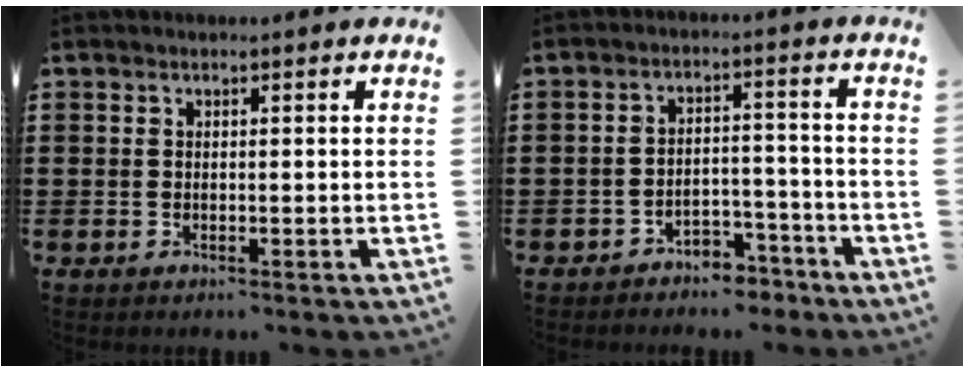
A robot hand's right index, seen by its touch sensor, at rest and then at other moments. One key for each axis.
{"total": 3.9, "fx": -3.6, "fy": 1.2, "fz": 0.8, "tx": -0.015, "ty": 0.010, "tz": -0.071}